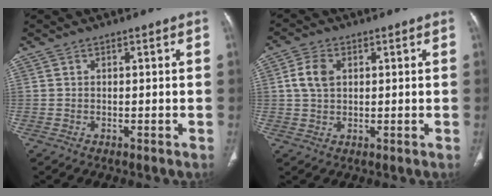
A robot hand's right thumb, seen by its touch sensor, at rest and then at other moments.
{"total": 4.9, "force": [1.1, 3.4, 3.4], "torque": [-0.070, 0.003, 0.021]}